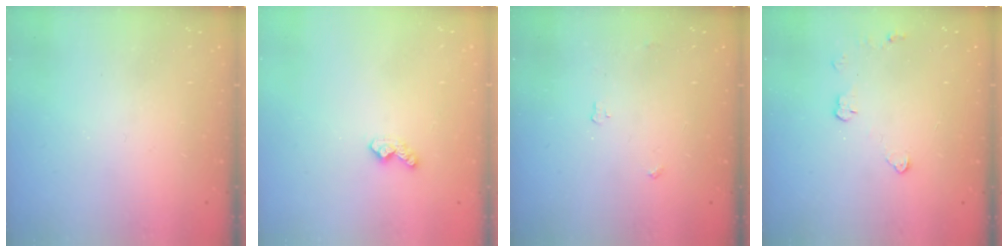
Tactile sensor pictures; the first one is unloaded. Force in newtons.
{"total": 4.6, "press": 4.6, "slide": 0.5}
{"total": 3.0, "press": 2.9, "slide": 0.5}
{"total": 3.3, "press": 3.3, "slide": 0.4}